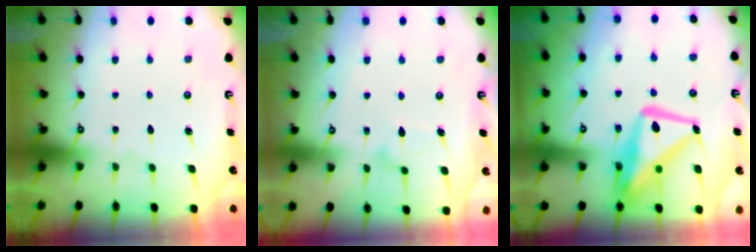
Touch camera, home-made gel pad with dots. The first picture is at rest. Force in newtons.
{"total": 9.8, "press": 9.7, "slide": 0.5}
{"total": 17.2, "press": 17.2, "slide": 1.7}